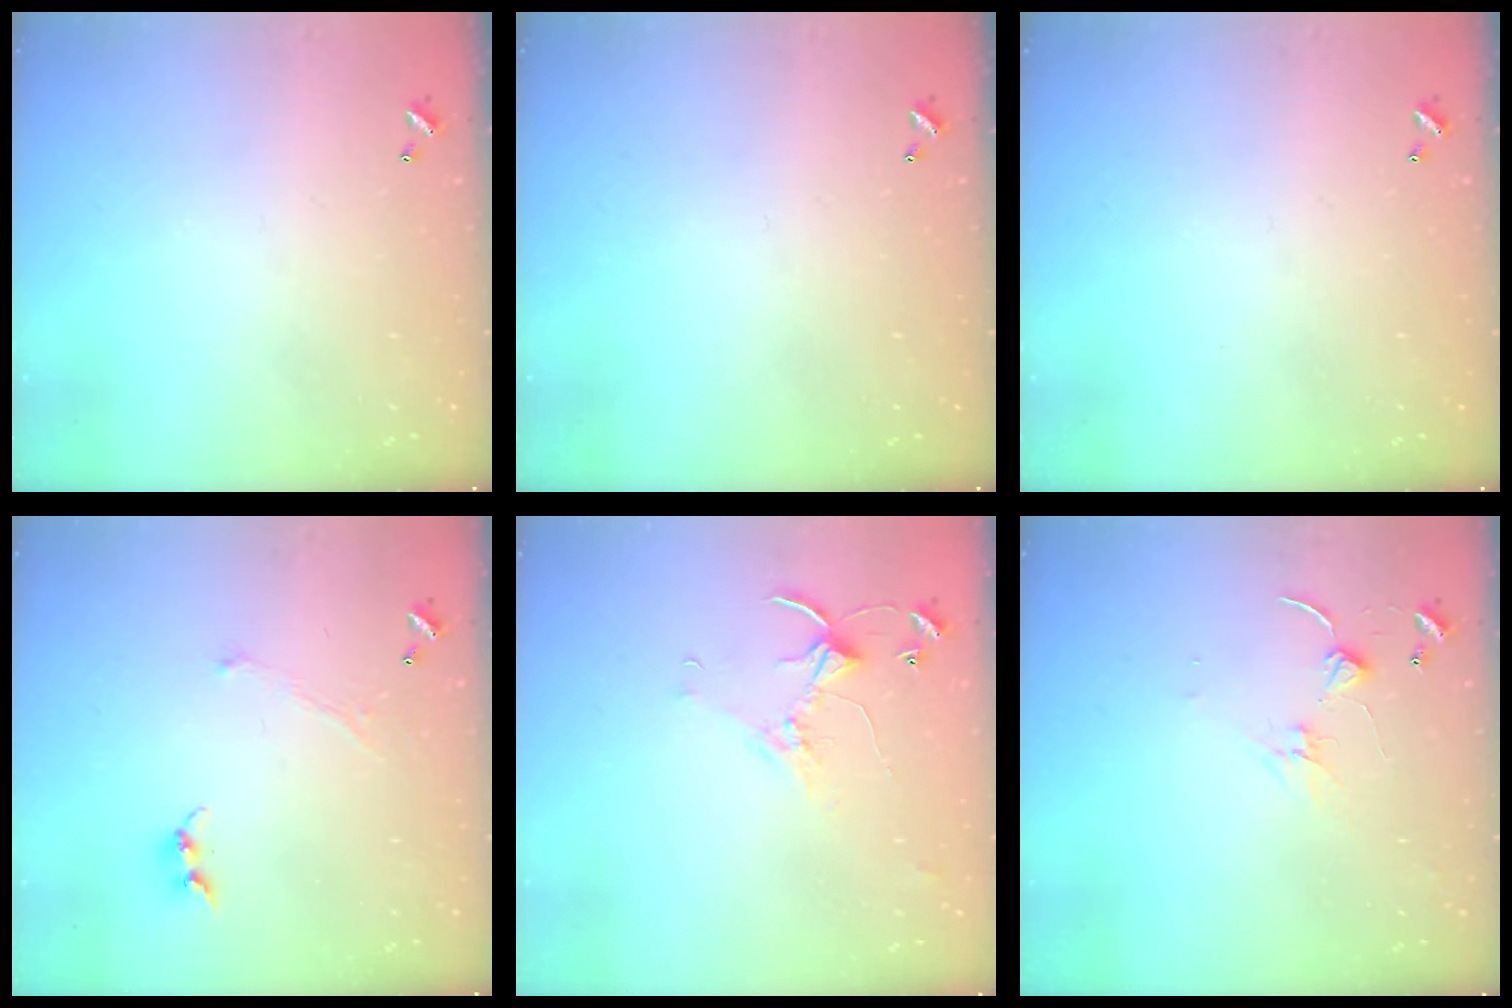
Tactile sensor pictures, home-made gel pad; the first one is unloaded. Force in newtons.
{"total": 0.0}
{"total": 0.0}
{"total": 0.8, "press": 0.7, "slide": 0.3}
{"total": 2.8, "press": 2.8, "slide": 0.4}
{"total": 0.6, "press": 0.5, "slide": 0.3}